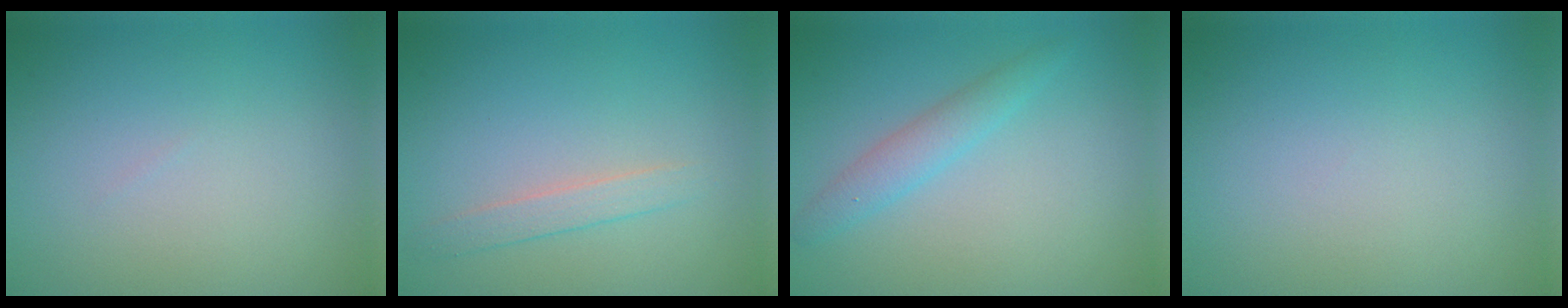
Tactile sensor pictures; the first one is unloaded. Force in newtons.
{"total": 1.5, "press": 1.5, "slide": 0.0}
{"total": 2.2, "press": 2.2, "slide": 0.3}
{"total": 0.0}